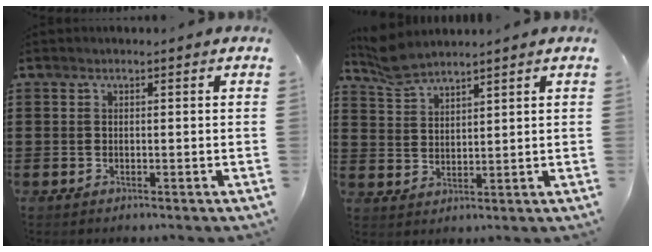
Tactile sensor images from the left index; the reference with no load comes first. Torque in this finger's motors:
{"motor_torque": [0.43, -0.44, 0.05, 0.04]}